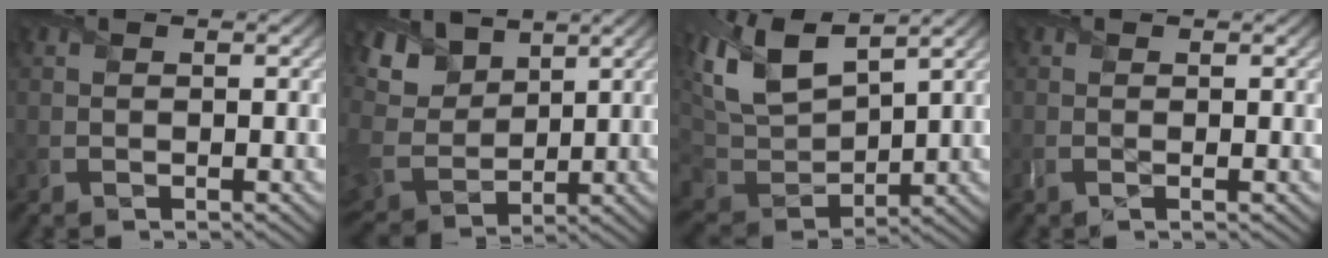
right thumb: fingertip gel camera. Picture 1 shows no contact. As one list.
[{"total": 8.7, "force": [5.6, 5.2, 4.2], "torque": [-0.135, 0.011, 0.099]}, {"total": 12.7, "force": [7.1, 6.0, 8.7], "torque": [-0.230, 0.018, 0.139]}, {"total": 0.7, "force": [-0.1, 0.0, 0.7], "torque": [-0.017, -0.002, -0.002]}]